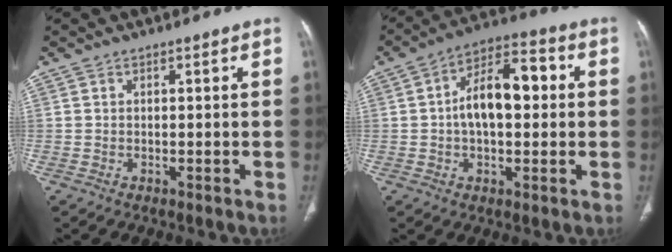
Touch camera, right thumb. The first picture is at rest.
{"total": 13.1, "force": [1.0, 7.2, 10.9], "torque": [-0.165, 0.032, 0.007]}